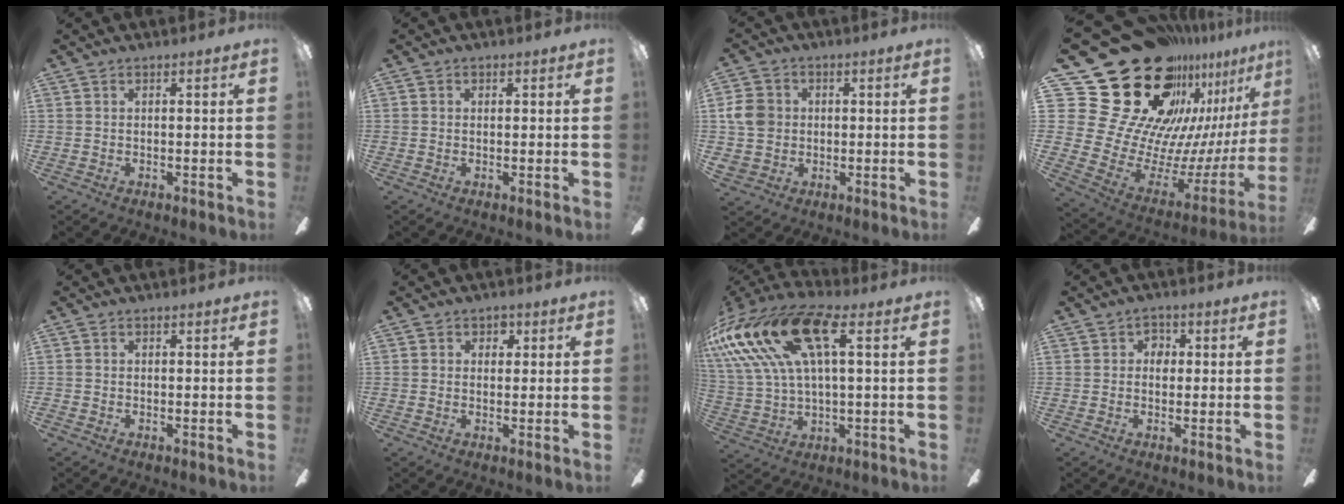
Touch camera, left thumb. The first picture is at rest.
{"total": 0.7, "force": [0.1, 0.6, 0.3], "torque": [0.003, 0.001, -0.001]}
{"total": 7.7, "force": [0.8, 7.0, 3.1], "torque": [-0.060, 0.018, 0.020]}
{"total": 37.1, "force": [22.5, 21.1, 20.5], "torque": [-0.323, -0.209, 0.476]}
{"total": 0.5, "force": [-0.3, 0.3, 0.2], "torque": [-0.003, 0.002, -0.007]}
{"total": 2.7, "force": [0.7, 2.4, 1.2], "torque": [-0.009, 0.004, 0.009]}
{"total": 21.9, "force": [7.6, 10.5, 17.6], "torque": [-0.364, -0.013, 0.130]}
{"total": 3.3, "force": [0.0, 2.7, 1.9], "torque": [-0.012, 0.002, -0.006]}